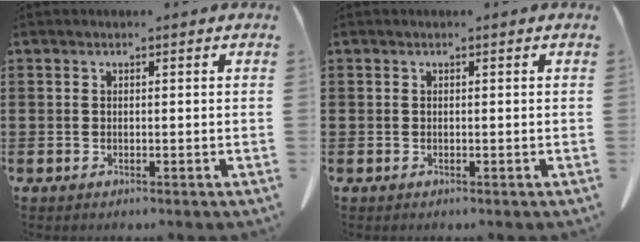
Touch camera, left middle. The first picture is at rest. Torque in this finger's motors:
{"motor_torque": [0.04, -0.01, 0.00, -0.01]}